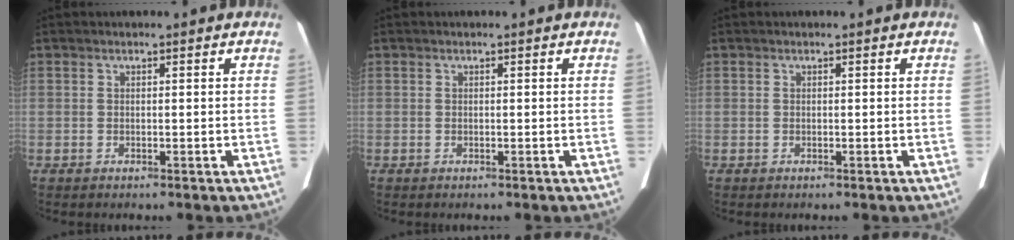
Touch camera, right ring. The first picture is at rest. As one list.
[{"total": 0.0}, {"total": 0.0}]